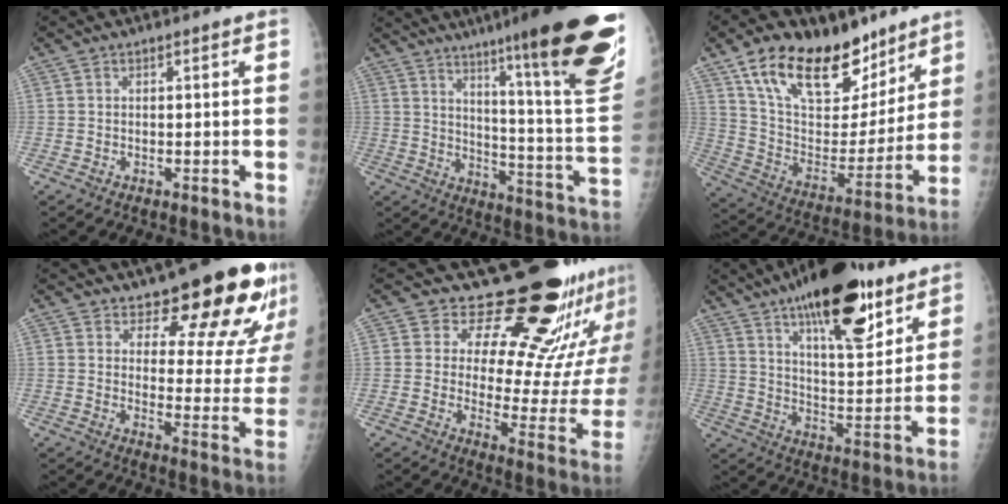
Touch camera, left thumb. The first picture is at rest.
{"total": 27.3, "force": [17.0, 2.3, 21.3], "torque": [-0.259, -0.085, 0.244]}
{"total": 25.0, "force": [16.3, 12.7, 14.1], "torque": [-0.188, -0.056, 0.276]}
{"total": 17.2, "force": [14.0, 5.4, 8.3], "torque": [-0.057, -0.107, 0.169]}
{"total": 24.3, "force": [19.3, 8.9, 11.7], "torque": [-0.126, -0.146, 0.245]}
{"total": 23.3, "force": [14.3, 8.5, 16.3], "torque": [-0.217, -0.057, 0.225]}